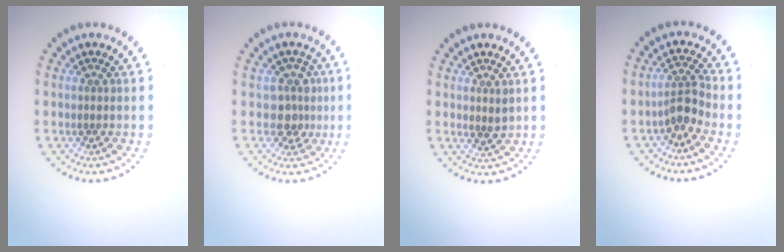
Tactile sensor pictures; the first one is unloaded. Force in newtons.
{"total": 2.5, "press": 1.9, "slide": 1.6}
{"total": 1.1, "press": 1.0, "slide": 0.5}
{"total": 2.3, "press": 1.8, "slide": 1.5}